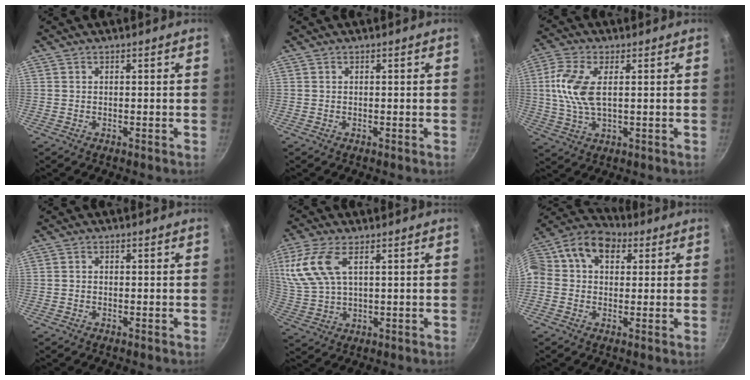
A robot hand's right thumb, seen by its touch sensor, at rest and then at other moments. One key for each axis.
{"total": 0.0}
{"total": 9.4, "fx": 1.4, "fy": 4.5, "fz": 8.1, "tx": -0.171, "ty": 0.005, "tz": 0.025}
{"total": 0.7, "fx": -0.3, "fy": 0.6, "fz": 0.3, "tx": -0.007, "ty": 0.003, "tz": -0.005}
{"total": 11.7, "fx": 4.3, "fy": 5.8, "fz": 9.3, "tx": -0.196, "ty": 0.003, "tz": 0.091}
{"total": 14.4, "fx": 3.4, "fy": 11.1, "fz": 8.6, "tx": -0.159, "ty": 0.035, "tz": 0.035}